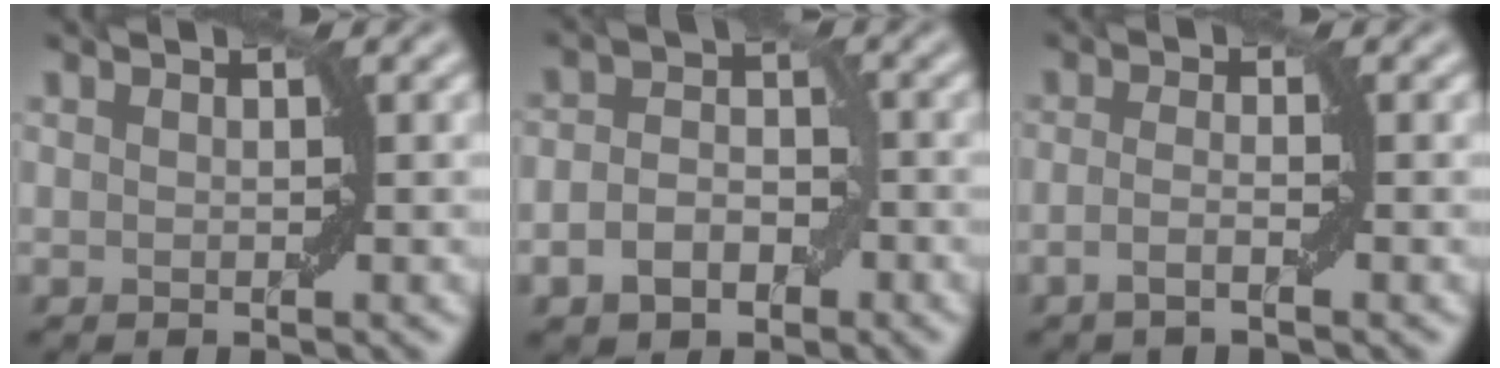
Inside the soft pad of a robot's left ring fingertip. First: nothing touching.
{"total": 4.3, "force": [-1.7, 3.0, 2.6], "torque": [-0.042, 0.001, -0.035]}
{"total": 1.7, "force": [-0.8, 0.3, 1.5], "torque": [-0.029, 0.001, -0.019]}